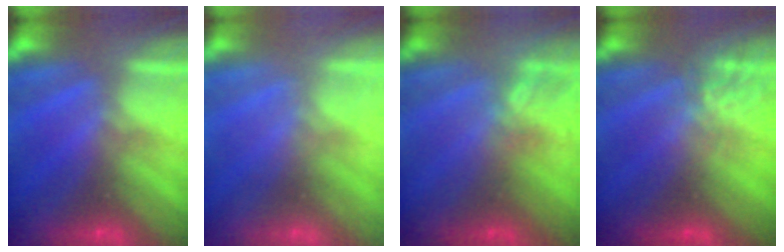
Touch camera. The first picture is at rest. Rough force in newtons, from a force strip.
{"total": 2.3}
{"total": 3.6}
{"total": 3.9}